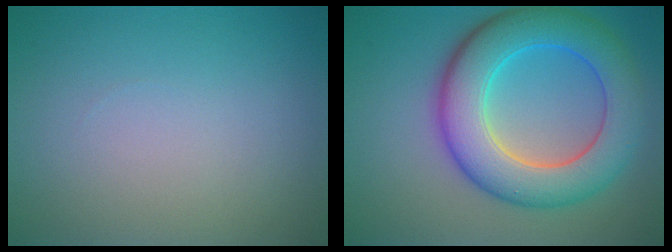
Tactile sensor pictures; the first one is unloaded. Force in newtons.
{"total": 9.1, "press": 9.1, "slide": 0.3}